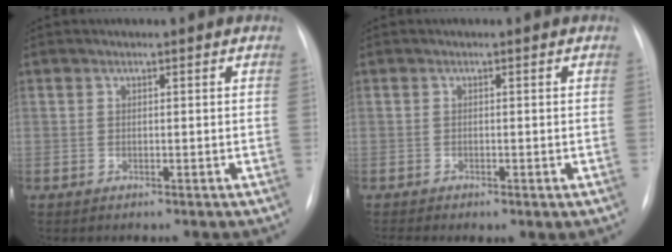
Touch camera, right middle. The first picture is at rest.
{"total": 2.2, "force": [-1.1, 0.7, 1.7], "torque": [-0.032, -0.004, -0.014]}